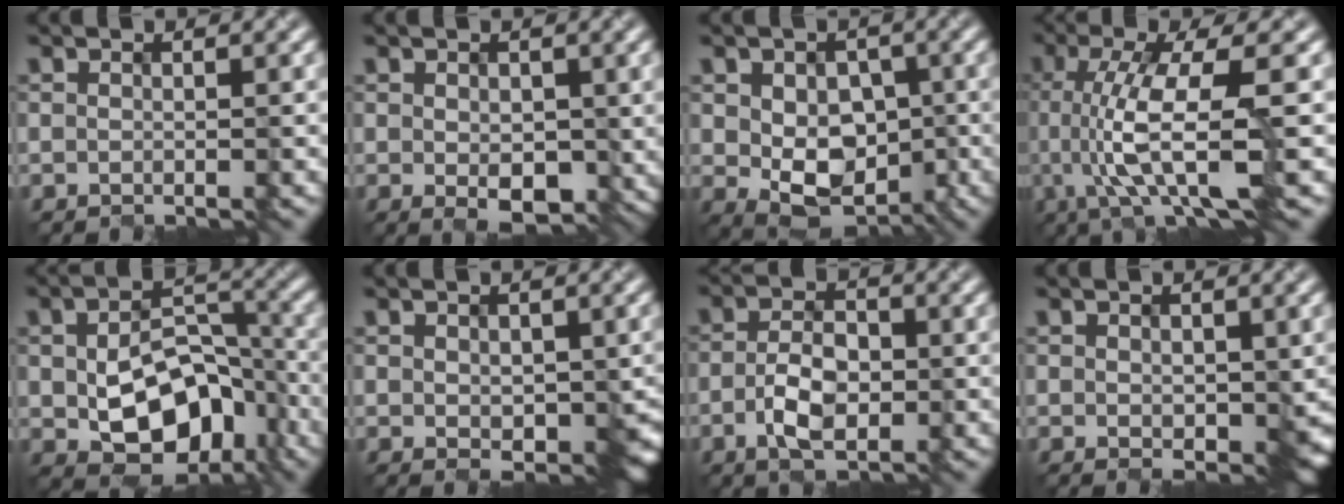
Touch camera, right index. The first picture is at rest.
{"total": 3.4, "force": [-0.5, 1.8, 2.8], "torque": [-0.050, -0.005, 0.003]}
{"total": 6.8, "force": [-0.8, 4.9, 4.6], "torque": [-0.075, -0.013, -0.001]}
{"total": 8.0, "force": [-1.4, 2.1, 7.6], "torque": [-0.148, -0.008, -0.016]}
{"total": 9.2, "force": [-2.6, 5.9, 6.6], "torque": [-0.120, -0.009, -0.030]}
{"total": 4.2, "force": [-0.2, 2.8, 3.1], "torque": [-0.049, -0.010, 0.011]}
{"total": 3.9, "force": [-1.4, 2.2, 2.9], "torque": [-0.065, -0.003, -0.022]}
{"total": 3.1, "force": [0.2, 2.0, 2.4], "torque": [-0.039, -0.005, 0.020]}